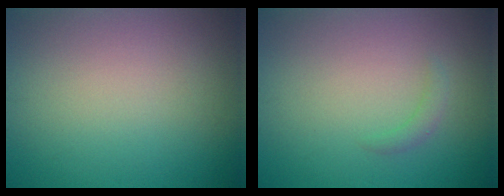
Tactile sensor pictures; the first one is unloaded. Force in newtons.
{"total": 1.0, "press": 1.0, "slide": 0.1}